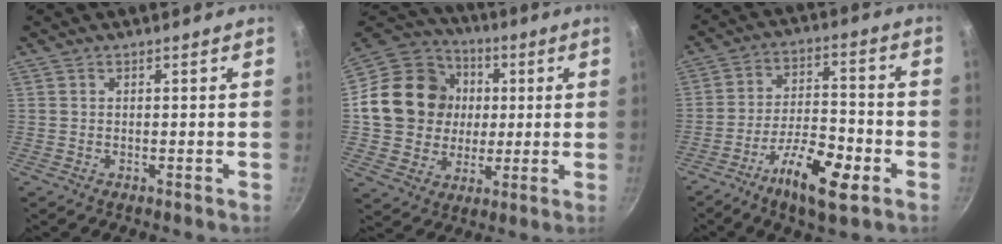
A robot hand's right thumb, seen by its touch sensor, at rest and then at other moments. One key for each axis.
{"total": 18.9, "fx": 2.0, "fy": 16.7, "fz": 8.6, "tx": -0.135, "ty": 0.022, "tz": 0.035}
{"total": 12.9, "fx": -6.4, "fy": 4.3, "fz": 10.3, "tx": -0.172, "ty": 0.037, "tz": -0.114}